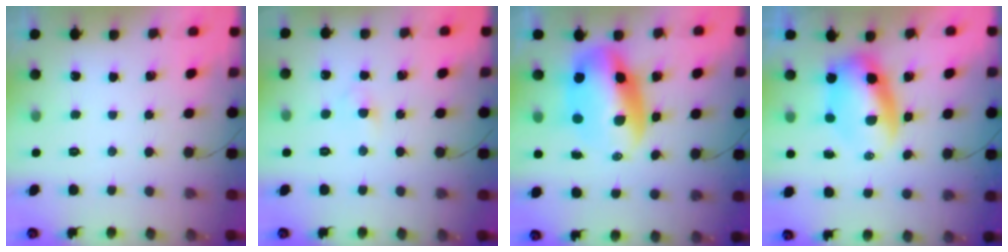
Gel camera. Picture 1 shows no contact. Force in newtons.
{"total": 2.9, "press": 2.6, "slide": 1.2}
{"total": 12.4, "press": 12.0, "slide": 2.8}
{"total": 8.9, "press": 8.7, "slide": 1.9}